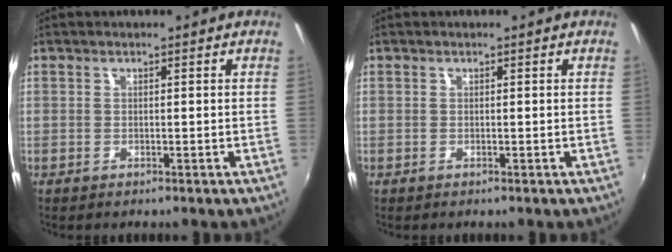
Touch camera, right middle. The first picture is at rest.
{"total": 0.0}